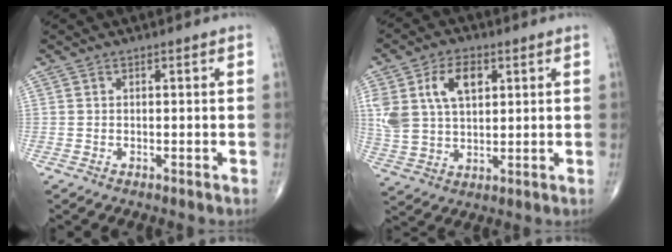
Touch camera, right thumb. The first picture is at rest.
{"total": 12.6, "force": [4.3, 7.6, 9.1], "torque": [-0.168, -0.001, 0.089]}